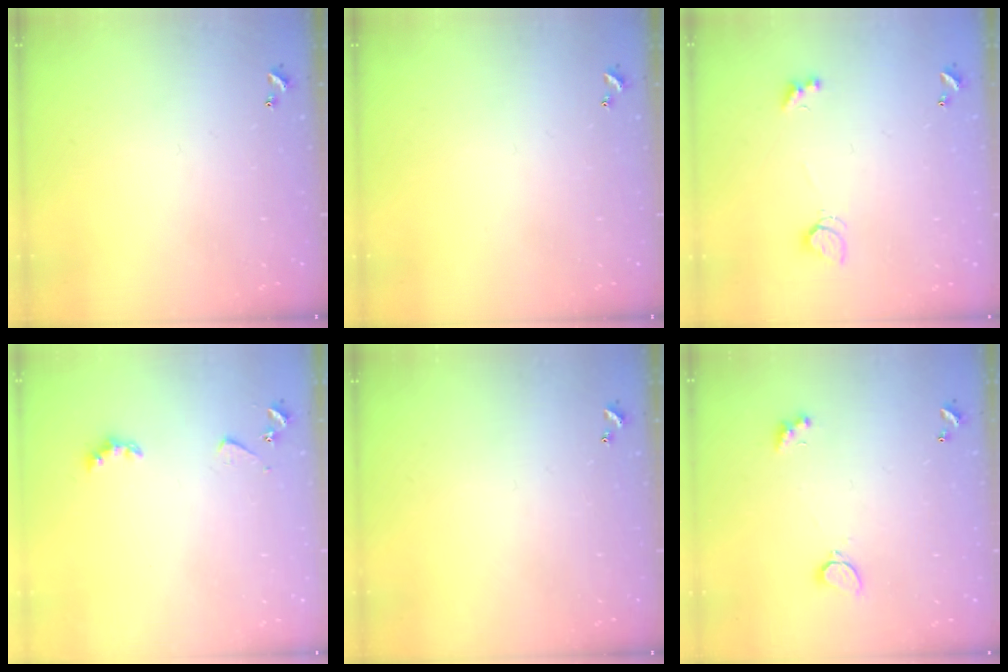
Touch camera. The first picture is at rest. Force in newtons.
{"total": 0.0}
{"total": 2.5, "press": 2.4, "slide": 0.6}
{"total": 2.8, "press": 2.7, "slide": 0.5}
{"total": 0.0}
{"total": 2.1, "press": 2.0, "slide": 0.6}